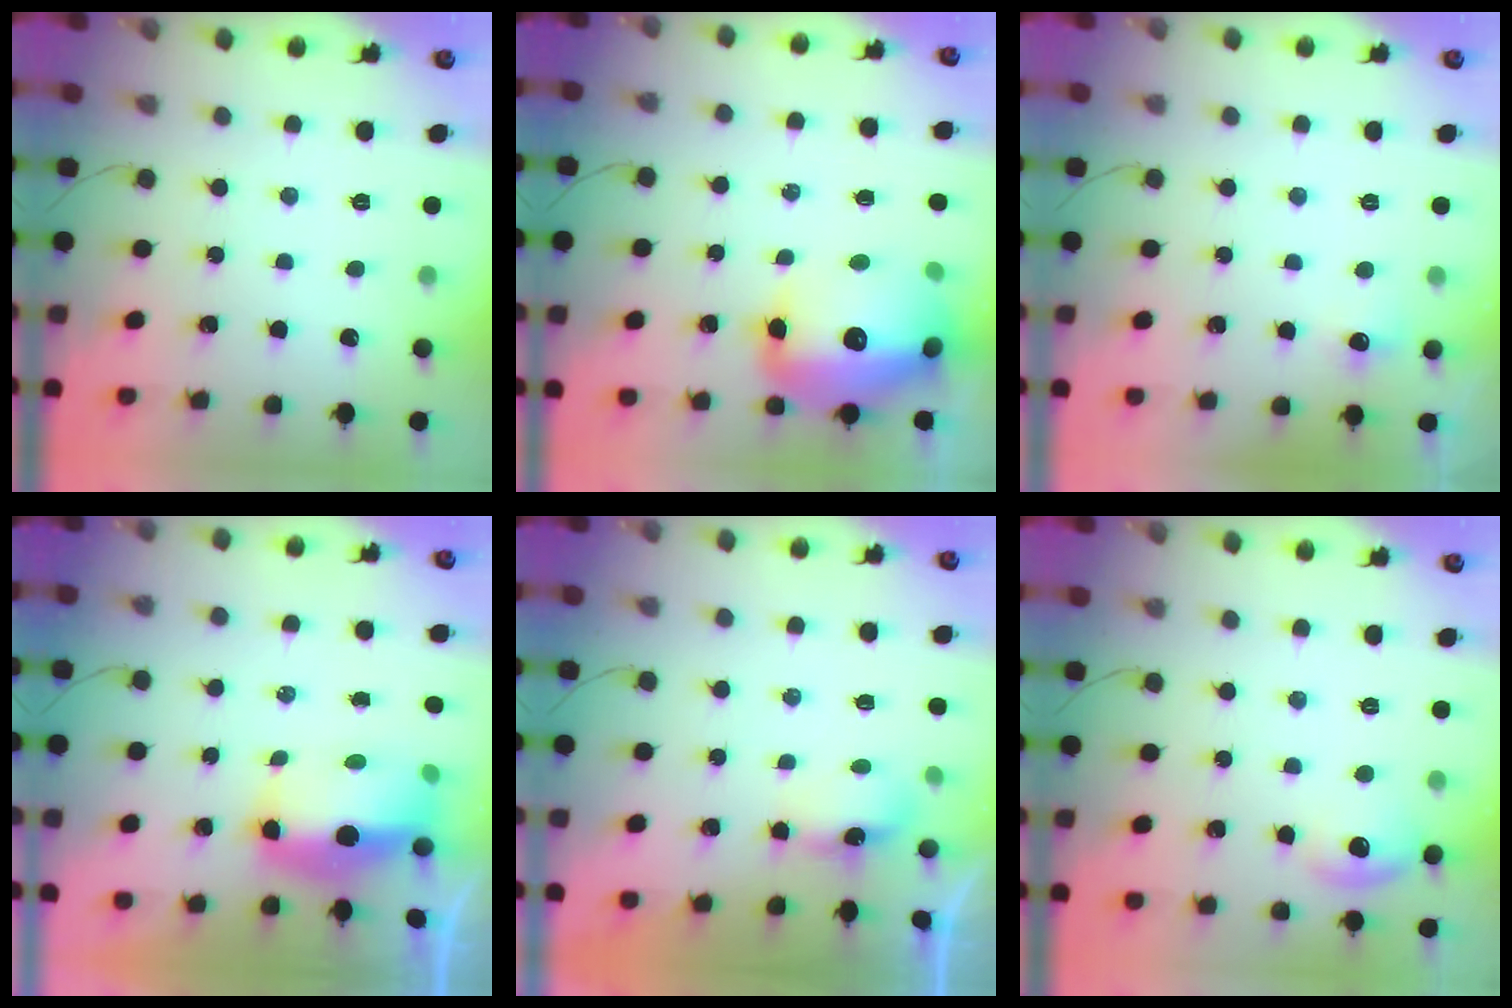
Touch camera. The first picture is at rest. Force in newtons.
{"total": 19.9, "press": 19.3, "slide": 4.8}
{"total": 4.2, "press": 3.7, "slide": 1.9}
{"total": 8.9, "press": 8.7, "slide": 1.8}
{"total": 4.1, "press": 3.9, "slide": 0.9}
{"total": 10.5, "press": 7.9, "slide": 7.0}